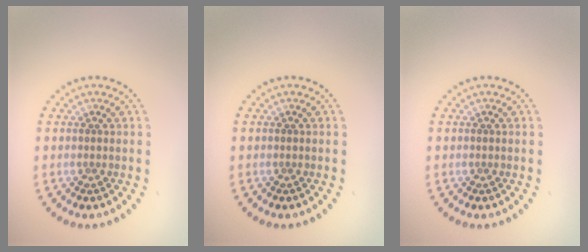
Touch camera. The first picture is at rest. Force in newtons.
{"total": 0.0}
{"total": 0.0}